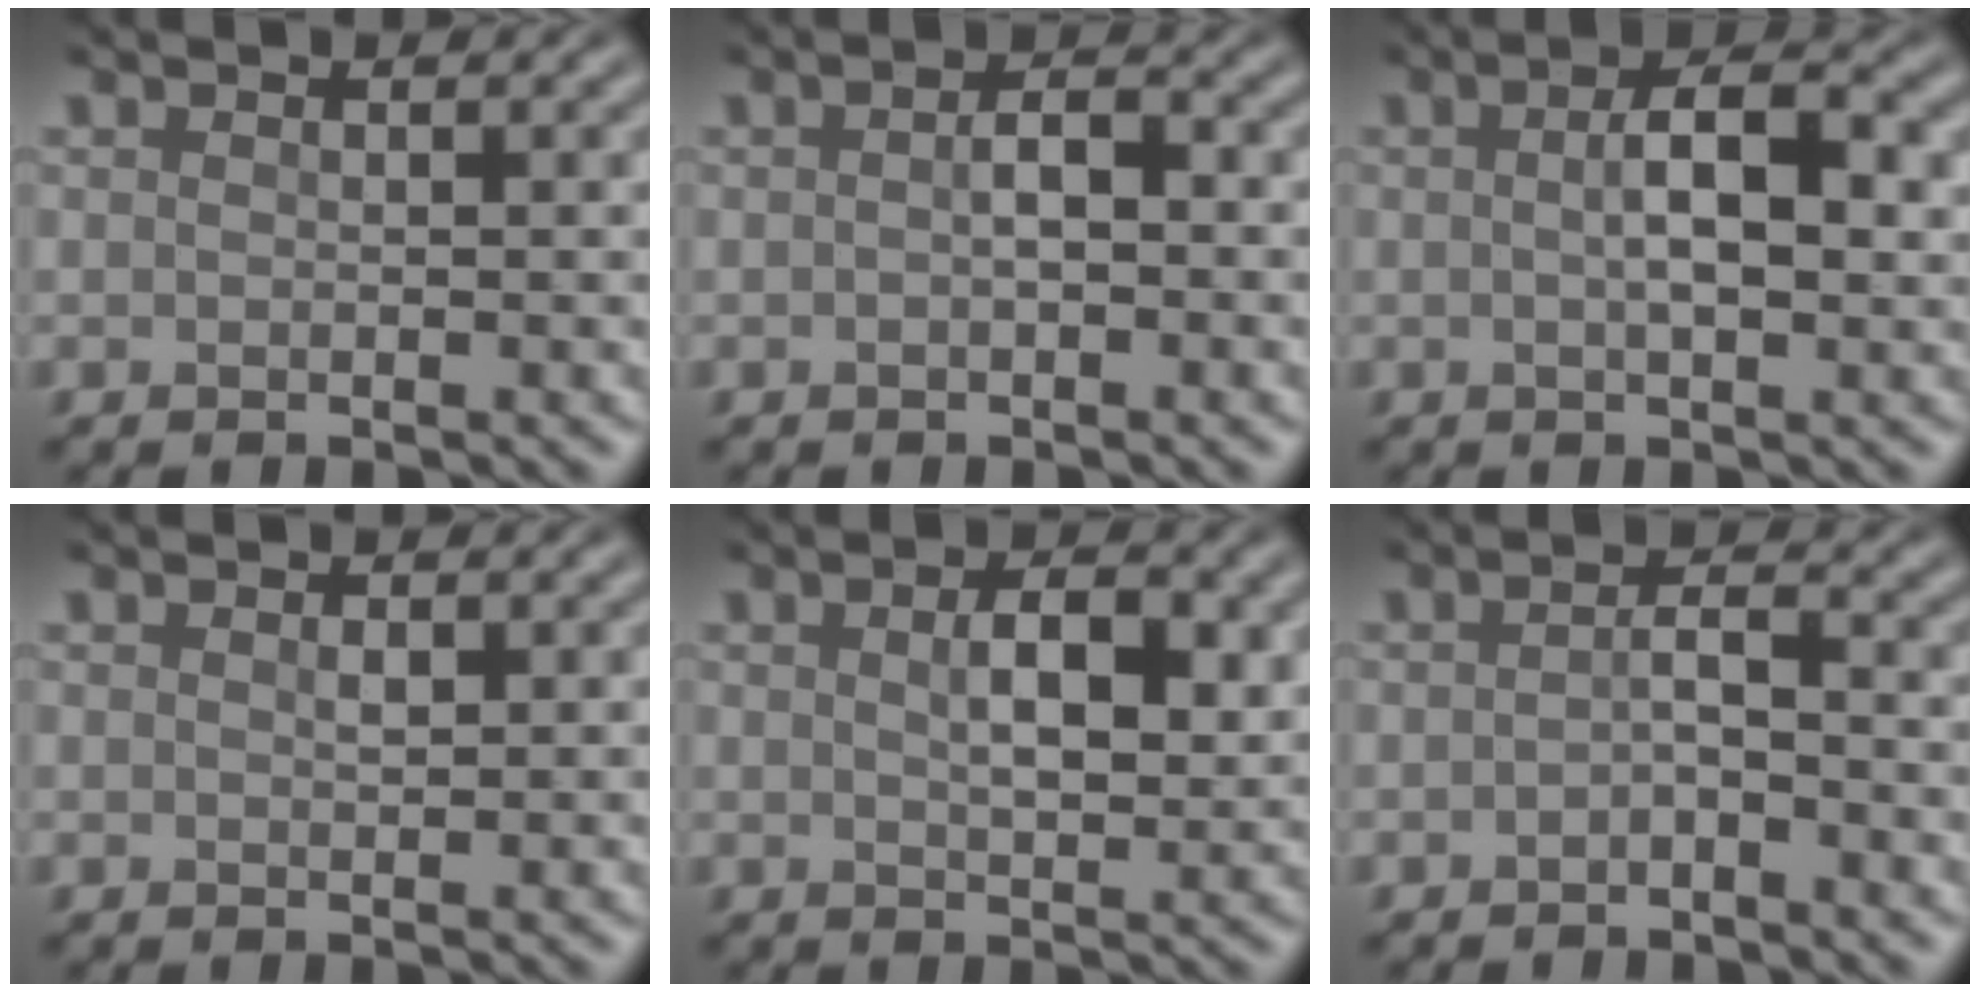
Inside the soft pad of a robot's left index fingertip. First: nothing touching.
{"total": 1.8, "force": [-0.2, 0.7, 1.6], "torque": [-0.029, 0.005, -0.006]}
{"total": 4.9, "force": [0.5, 1.7, 4.6], "torque": [-0.080, 0.005, 0.005]}
{"total": 0.7, "force": [0.2, 0.3, 0.6], "torque": [-0.010, 0.001, 0.003]}
{"total": 4.2, "force": [0.9, 1.9, 3.6], "torque": [-0.065, 0.000, 0.018]}
{"total": 1.7, "force": [-0.8, 0.5, 1.4], "torque": [-0.028, 0.005, -0.018]}